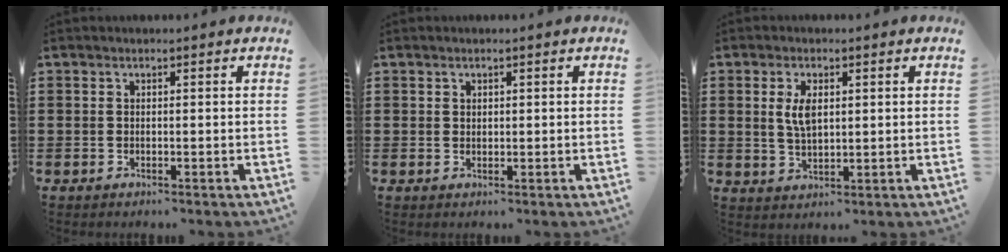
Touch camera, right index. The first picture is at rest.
{"total": 0.9, "force": [0.6, 0.7, 0.2], "torque": [-0.006, 0.003, 0.011]}
{"total": 4.4, "force": [1.0, 2.1, 3.7], "torque": [-0.079, 0.008, 0.017]}